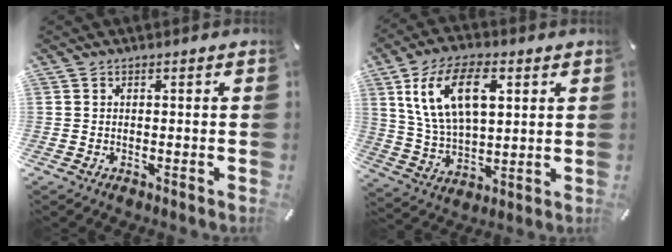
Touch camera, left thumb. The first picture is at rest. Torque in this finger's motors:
{"motor_torque": [0.81, 0.81, 1.66, -1.11, 0.56]}